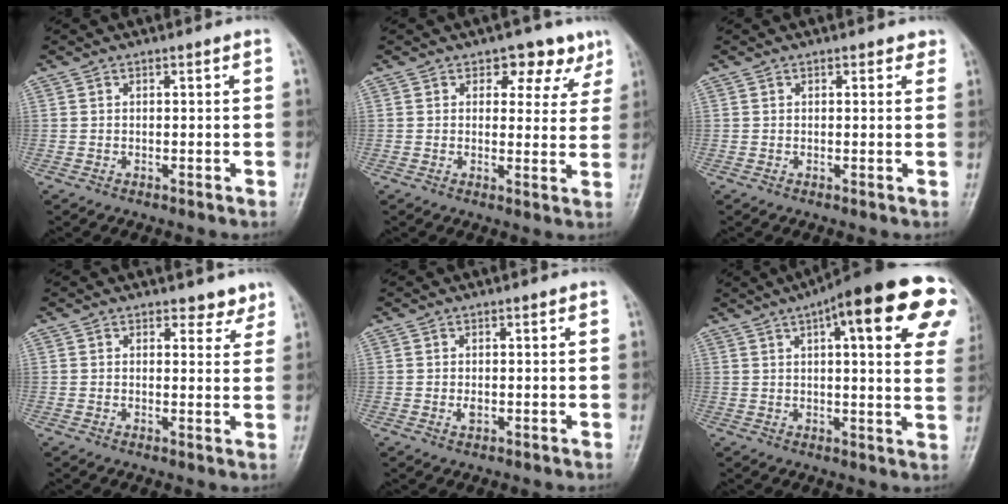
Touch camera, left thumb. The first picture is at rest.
{"total": 6.8, "force": [4.4, 4.4, 2.6], "torque": [0.006, -0.022, 0.044]}
{"total": 1.6, "force": [1.1, 1.0, 0.7], "torque": [0.009, -0.004, 0.007]}
{"total": 3.3, "force": [2.7, 1.8, 0.6], "torque": [0.017, -0.019, 0.026]}
{"total": 1.2, "force": [-0.1, 0.8, 0.9], "torque": [-0.015, -0.002, -0.001]}
{"total": 24.7, "force": [11.0, 6.9, 21.0], "torque": [-0.237, 0.012, 0.135]}